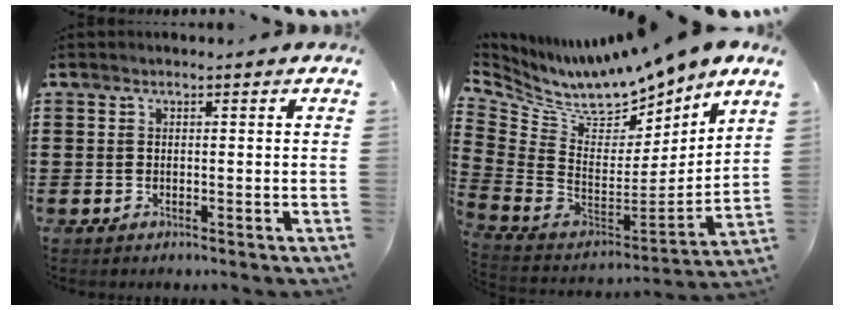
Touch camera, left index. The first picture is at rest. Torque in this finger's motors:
{"motor_torque": [1.26, -0.88, 0.84, 0.11]}